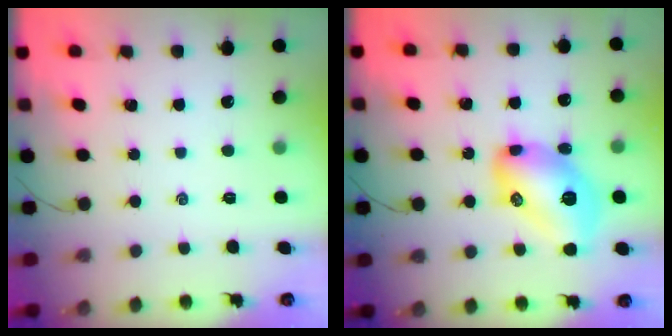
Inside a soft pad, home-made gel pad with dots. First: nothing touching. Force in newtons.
{"total": 16.2, "press": 16.2, "slide": 0.6}